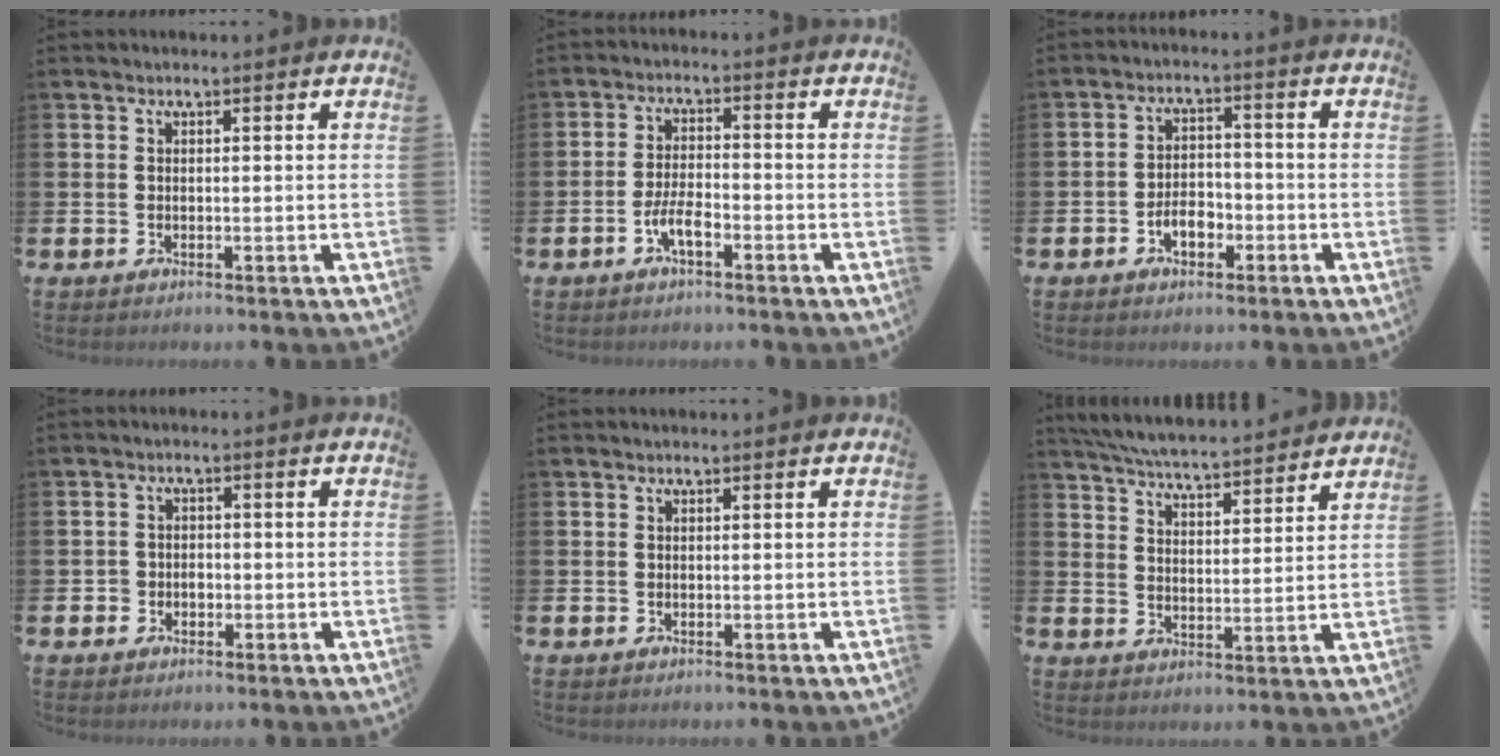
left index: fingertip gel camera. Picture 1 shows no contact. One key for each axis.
{"total": 3.6, "fx": -1.7, "fy": 1.2, "fz": 3.0, "tx": -0.067, "ty": 0.003, "tz": -0.035}
{"total": 3.7, "fx": -1.8, "fy": 2.2, "fz": 2.4, "tx": -0.039, "ty": 0.004, "tz": -0.036}
{"total": 1.8, "fx": -0.6, "fy": 1.7, "fz": 0.3, "tx": 0.002, "ty": -0.002, "tz": -0.019}
{"total": 0.0}
{"total": 6.5, "fx": 6.4, "fy": 0.1, "fz": 1.2, "tx": -0.048, "ty": -0.043, "tz": 0.113}